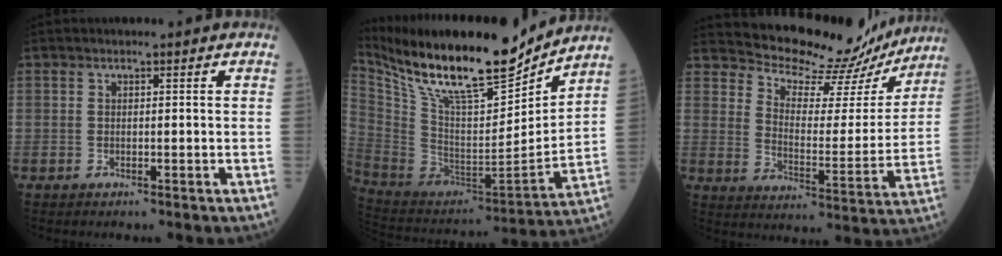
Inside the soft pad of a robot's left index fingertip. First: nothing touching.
{"total": 23.5, "force": [19.0, 4.1, 13.2], "torque": [-0.247, -0.019, 0.331]}
{"total": 17.2, "force": [16.2, 4.7, 3.3], "torque": [-0.040, -0.035, 0.204]}